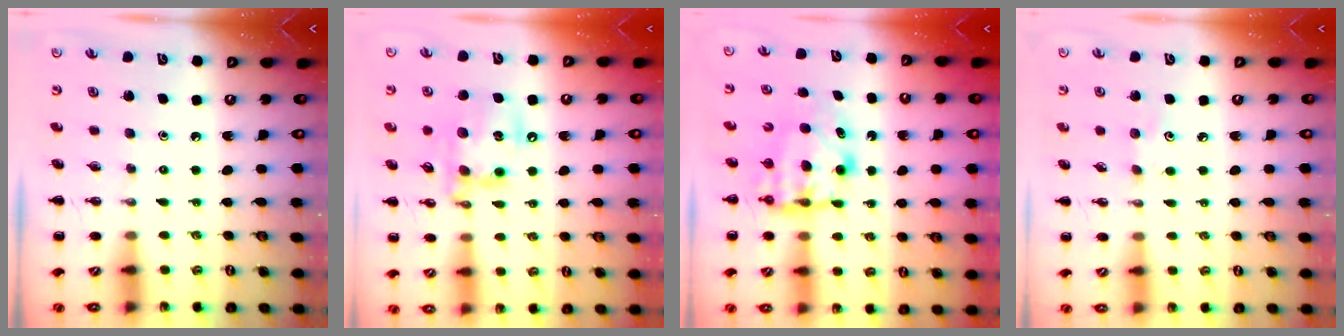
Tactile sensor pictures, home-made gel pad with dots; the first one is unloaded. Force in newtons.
{"total": 14.6, "press": 14.3, "slide": 3.0}
{"total": 6.0, "press": 6.0, "slide": 0.5}
{"total": 4.0, "press": 3.9, "slide": 1.1}